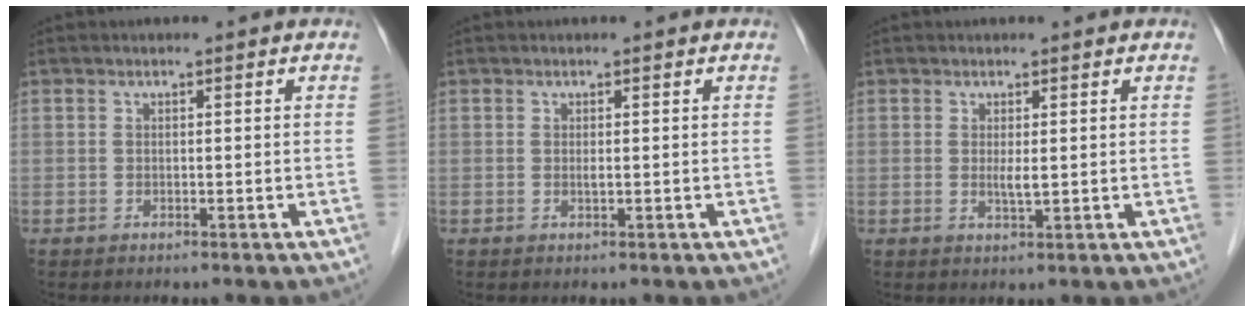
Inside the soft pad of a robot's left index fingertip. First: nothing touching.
{"total": 0.6, "force": [0.2, 0.1, 0.5], "torque": [-0.015, -0.001, 0.002]}
{"total": 1.6, "force": [0.3, 0.2, 1.6], "torque": [-0.035, -0.004, 0.009]}